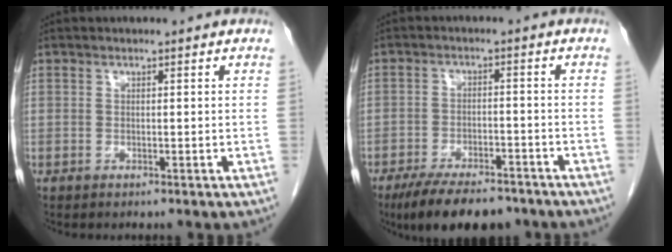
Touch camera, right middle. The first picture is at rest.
{"total": 11.2, "force": [-8.8, 3.9, 5.7], "torque": [-0.084, -0.009, -0.138]}